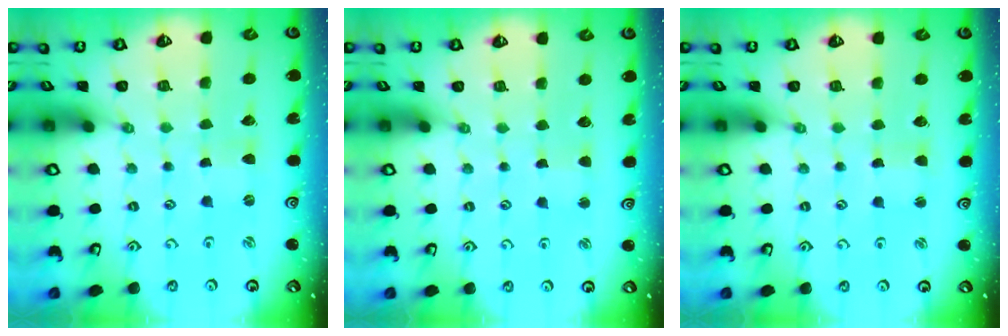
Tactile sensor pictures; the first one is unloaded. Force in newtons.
{"total": 2.1, "press": 2.1, "slide": 0.4}
{"total": 1.2, "press": 1.2, "slide": 0.2}